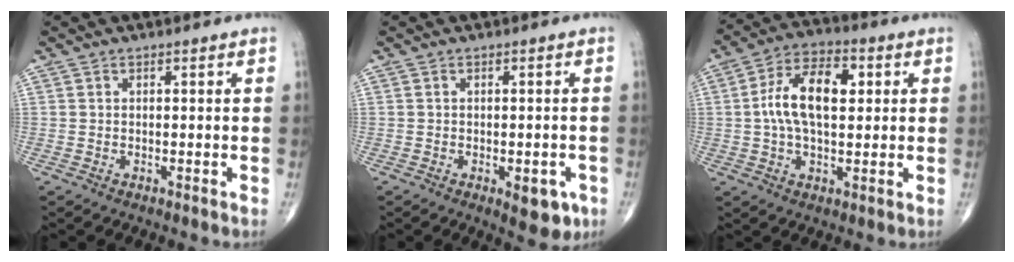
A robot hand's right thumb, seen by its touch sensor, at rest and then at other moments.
{"total": 5.7, "force": [-2.3, 2.6, 4.5], "torque": [-0.037, 0.001, -0.021]}
{"total": 12.6, "force": [1.7, 6.8, 10.5], "torque": [-0.185, 0.020, 0.023]}